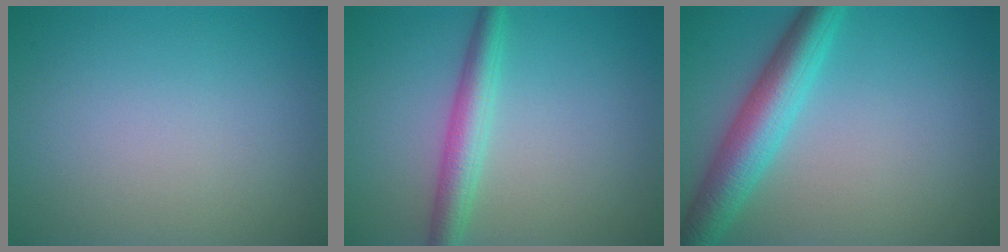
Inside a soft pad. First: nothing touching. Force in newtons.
{"total": 3.4, "press": 3.4, "slide": 0.0}
{"total": 5.7, "press": 5.7, "slide": 0.1}